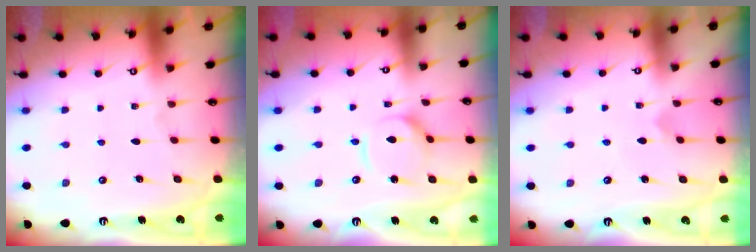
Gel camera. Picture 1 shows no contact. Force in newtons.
{"total": 6.5, "press": 6.5, "slide": 0.4}
{"total": 2.8, "press": 2.8, "slide": 0.3}